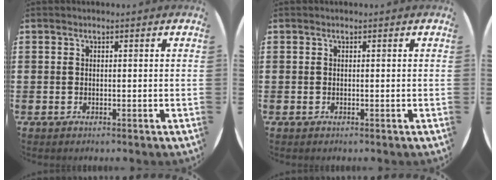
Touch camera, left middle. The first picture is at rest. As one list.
[{"total": 0.0}]